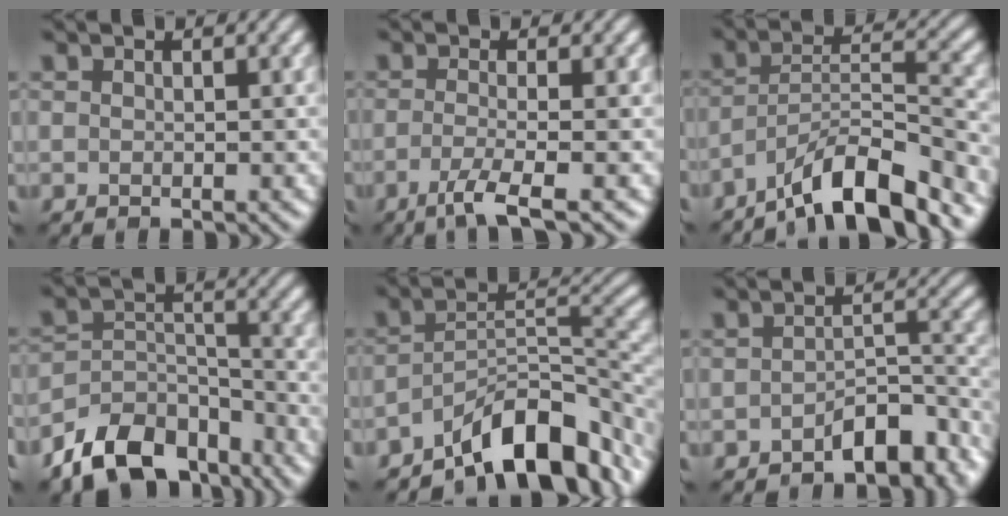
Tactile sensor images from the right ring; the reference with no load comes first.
{"total": 3.7, "force": [-1.7, 0.8, 3.1], "torque": [-0.050, -0.006, -0.046]}
{"total": 8.6, "force": [-6.5, 1.9, 5.3], "torque": [-0.081, 0.007, -0.119]}
{"total": 9.0, "force": [-6.8, 4.7, 3.6], "torque": [-0.058, -0.003, -0.125]}
{"total": 10.1, "force": [-6.8, 3.6, 6.5], "torque": [-0.084, 0.006, -0.122]}
{"total": 5.5, "force": [-3.8, 2.4, 3.3], "torque": [-0.036, 0.006, -0.062]}